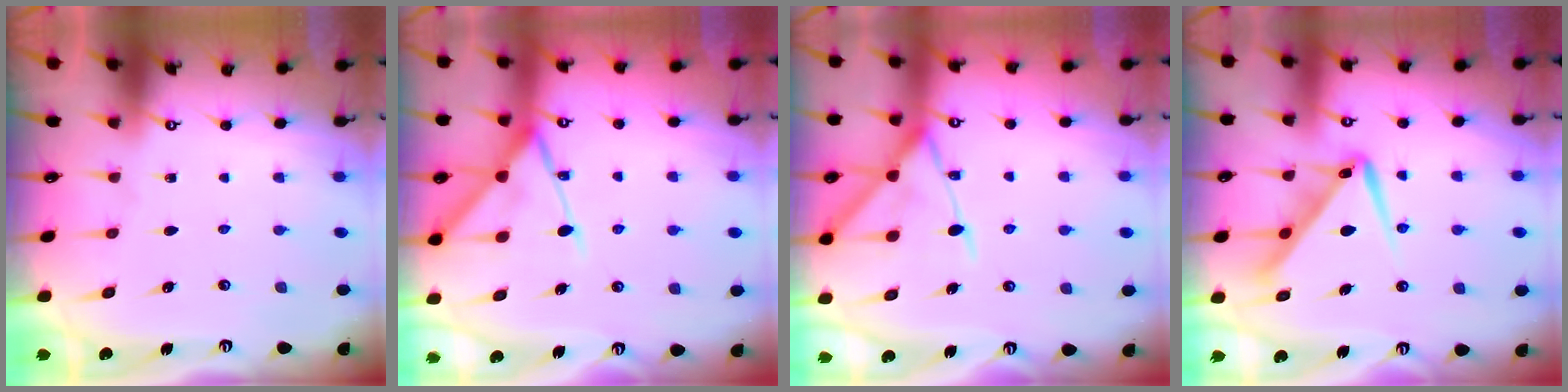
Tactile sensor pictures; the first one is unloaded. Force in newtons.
{"total": 14.8, "press": 14.7, "slide": 1.2}
{"total": 15.2, "press": 15.2, "slide": 1.1}
{"total": 10.9, "press": 10.8, "slide": 1.0}